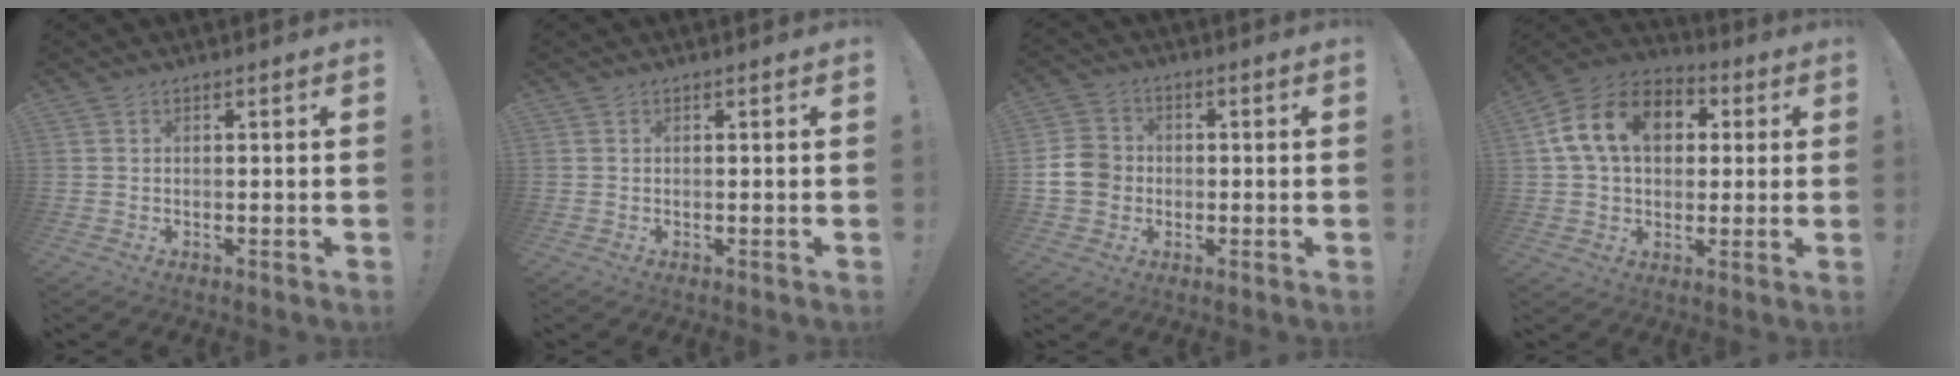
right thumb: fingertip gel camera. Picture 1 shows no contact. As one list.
[{"total": 0.0}, {"total": 9.0, "force": [-0.7, 8.0, 4.0], "torque": [-0.072, 0.013, -0.008]}, {"total": 16.4, "force": [4.5, 11.7, 10.6], "torque": [-0.177, 0.010, 0.085]}]